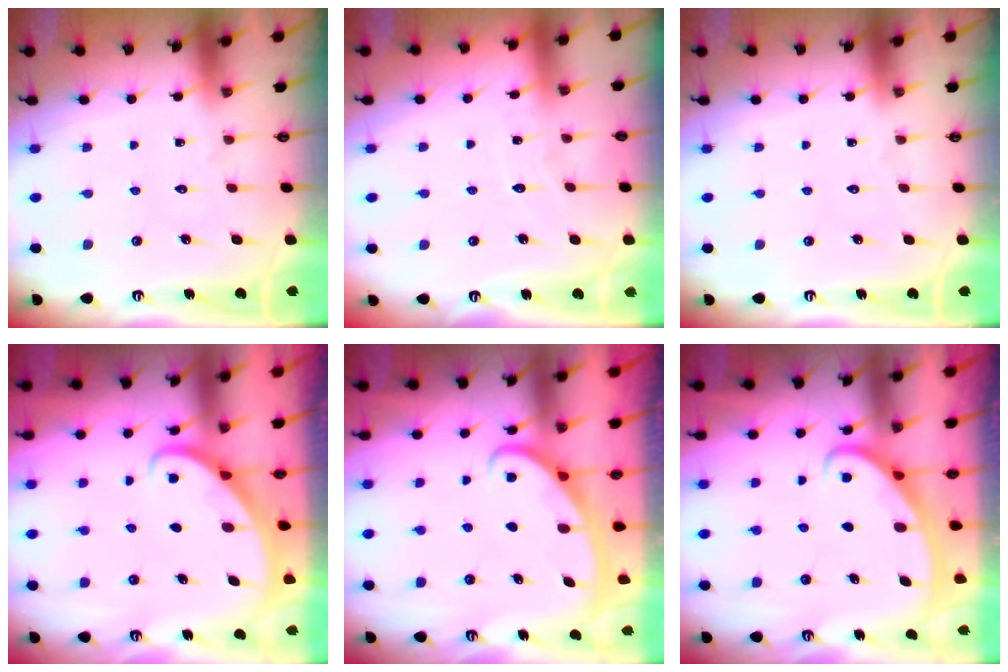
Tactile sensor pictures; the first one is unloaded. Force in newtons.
{"total": 3.2, "press": 3.2, "slide": 0.4}
{"total": 0.0}
{"total": 2.7, "press": 2.7, "slide": 0.2}
{"total": 2.8, "press": 2.8, "slide": 0.4}
{"total": 2.6, "press": 2.6, "slide": 0.4}